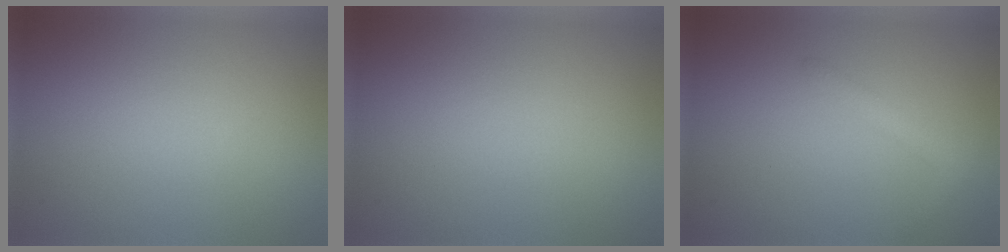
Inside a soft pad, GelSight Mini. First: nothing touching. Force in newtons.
{"total": 0.0}
{"total": 1.5, "press": 1.5, "slide": 0.1}